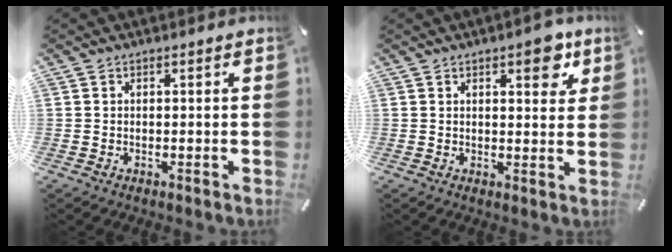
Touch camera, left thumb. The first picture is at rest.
{"total": 6.9, "force": [3.9, 3.2, 4.6], "torque": [-0.046, -0.018, 0.058]}